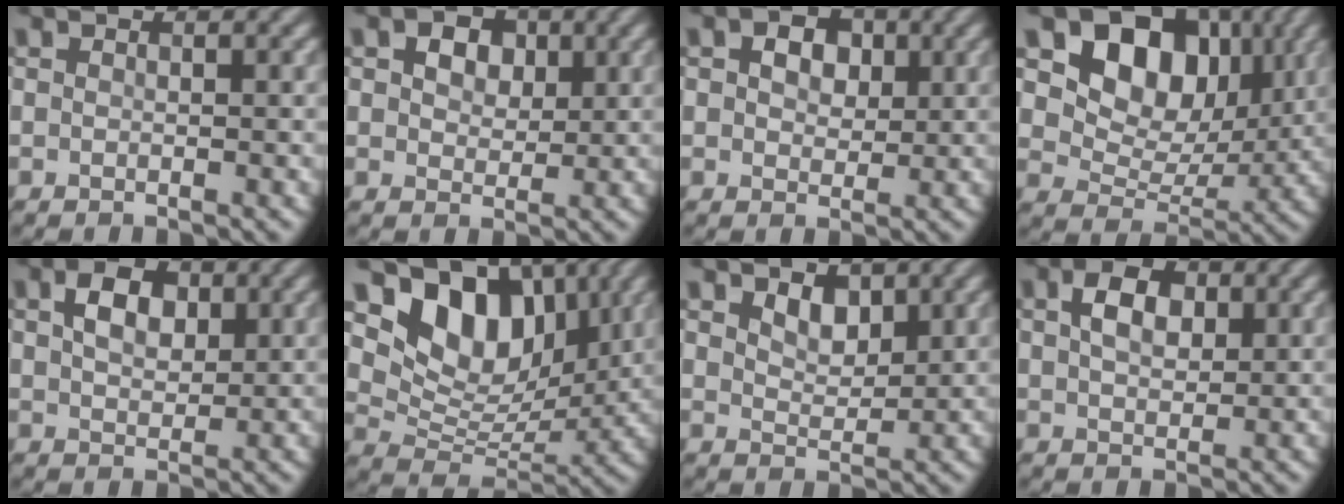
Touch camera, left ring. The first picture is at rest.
{"total": 3.8, "force": [1.7, 2.7, 2.2], "torque": [-0.040, 0.001, 0.017]}
{"total": 3.5, "force": [1.3, 2.4, 2.1], "torque": [-0.034, 0.002, 0.010]}
{"total": 9.9, "force": [4.0, 7.0, 5.7], "torque": [-0.091, -0.004, 0.060]}
{"total": 3.6, "force": [1.3, 2.3, 2.4], "torque": [-0.047, 0.005, 0.022]}
{"total": 9.5, "force": [4.9, 6.0, 5.4], "torque": [-0.086, -0.010, 0.087]}
{"total": 2.4, "force": [1.4, 1.4, 1.3], "torque": [-0.029, -0.005, 0.025]}
{"total": 3.6, "force": [1.2, 2.3, 2.5], "torque": [-0.049, 0.007, 0.020]}